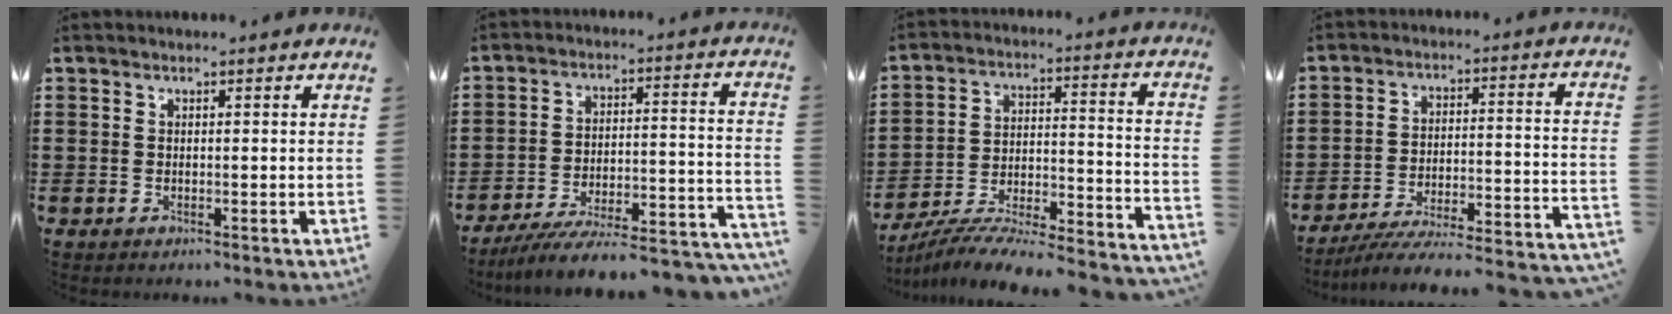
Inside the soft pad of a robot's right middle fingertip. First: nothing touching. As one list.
[{"total": 7.5, "force": [-6.7, 0.2, 3.5], "torque": [-0.050, -0.006, -0.130]}, {"total": 6.7, "force": [-6.3, -0.2, 2.1], "torque": [-0.037, -0.011, -0.132]}, {"total": 5.4, "force": [-4.7, -0.1, 2.5], "torque": [-0.046, -0.021, -0.099]}]